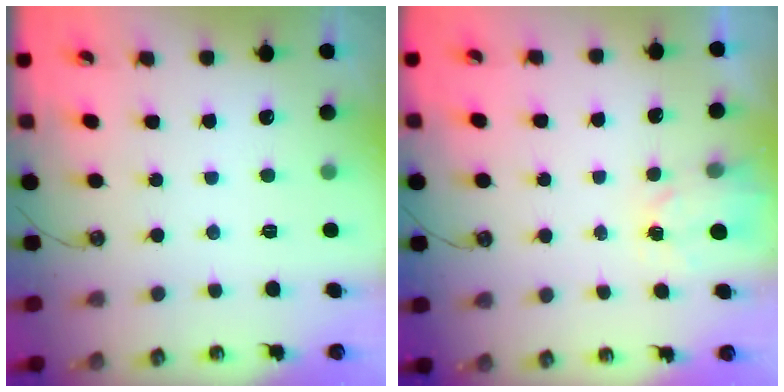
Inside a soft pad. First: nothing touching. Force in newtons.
{"total": 2.6, "press": 2.6, "slide": 0.3}